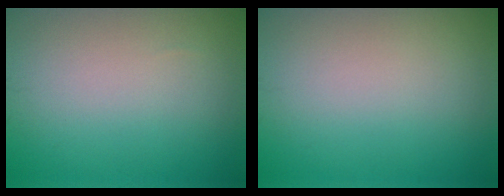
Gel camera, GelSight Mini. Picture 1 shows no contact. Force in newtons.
{"total": 0.0}